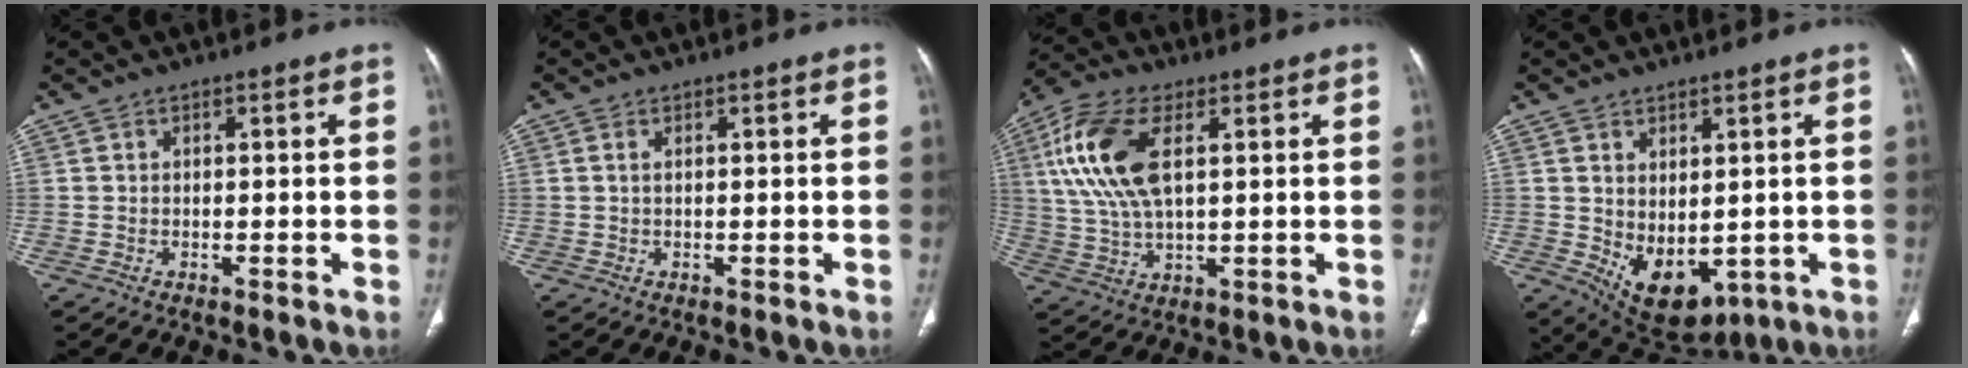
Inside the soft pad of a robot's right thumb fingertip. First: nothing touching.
{"total": 0.9, "force": [0.3, 0.4, 0.7], "torque": [-0.021, 0.007, 0.007]}
{"total": 14.6, "force": [4.1, 7.2, 12.1], "torque": [-0.261, 0.004, 0.081]}
{"total": 10.1, "force": [-1.0, 6.1, 8.0], "torque": [-0.105, -0.011, 0.017]}